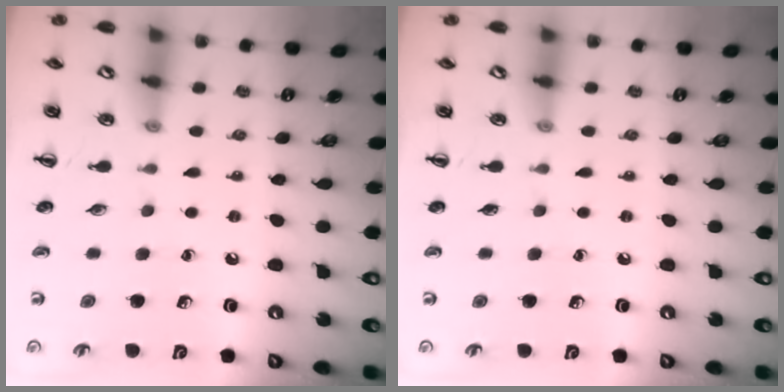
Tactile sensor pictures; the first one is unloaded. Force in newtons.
{"total": 0.0}